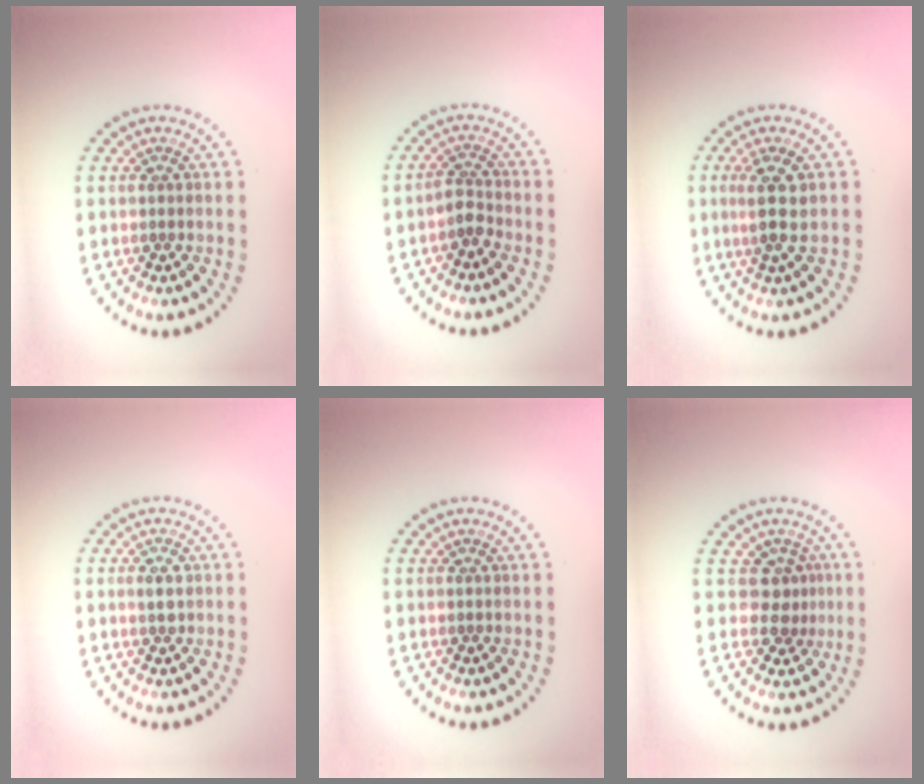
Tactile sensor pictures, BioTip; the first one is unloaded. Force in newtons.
{"total": 1.8, "press": 1.4, "slide": 1.2}
{"total": 3.0, "press": 2.6, "slide": 1.4}
{"total": 1.4, "press": 1.3, "slide": 0.1}
{"total": 0.0}
{"total": 2.2, "press": 1.6, "slide": 1.6}